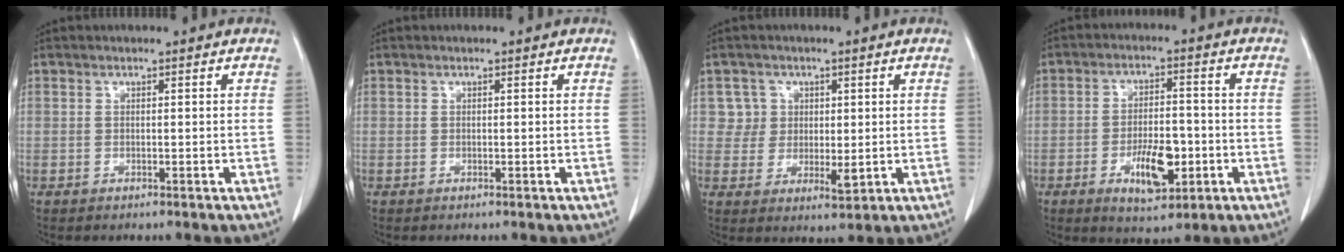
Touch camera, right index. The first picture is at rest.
{"total": 0.0}
{"total": 4.8, "force": [1.5, 4.4, 0.9], "torque": [-0.007, 0.000, 0.030]}
{"total": 8.2, "force": [-2.8, 3.3, 6.9], "torque": [-0.118, -0.001, -0.040]}